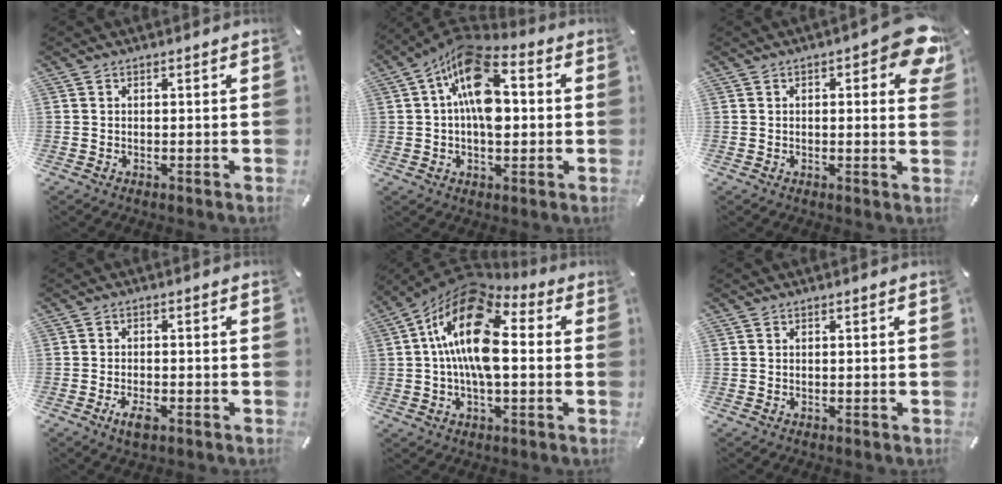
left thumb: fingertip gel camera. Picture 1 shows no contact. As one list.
[{"total": 15.9, "force": [1.6, 8.9, 13.1], "torque": [-0.240, -0.007, 0.028]}, {"total": 8.6, "force": [3.1, 3.4, 7.2], "torque": [-0.081, -0.018, 0.050]}, {"total": 3.8, "force": [-2.0, 1.6, 2.7], "torque": [-0.056, 0.005, -0.038]}, {"total": 18.7, "force": [2.1, 9.8, 15.7], "torque": [-0.292, -0.008, 0.032]}, {"total": 0.0}]